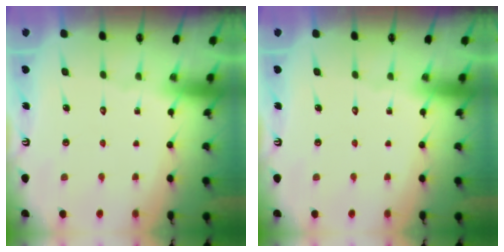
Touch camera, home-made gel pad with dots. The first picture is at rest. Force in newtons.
{"total": 0.0}